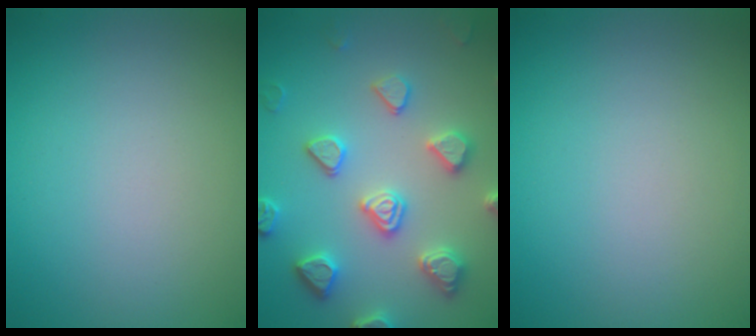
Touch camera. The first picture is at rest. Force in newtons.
{"total": 5.0, "press": 4.6, "slide": 1.8}
{"total": 0.0}